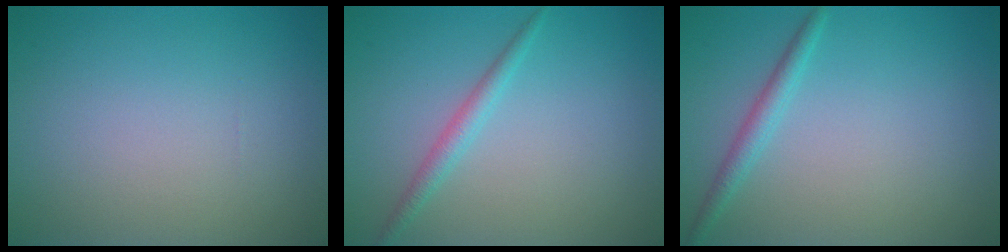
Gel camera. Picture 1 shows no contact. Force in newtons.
{"total": 1.7, "press": 1.7, "slide": 0.1}
{"total": 1.7, "press": 1.7, "slide": 0.1}